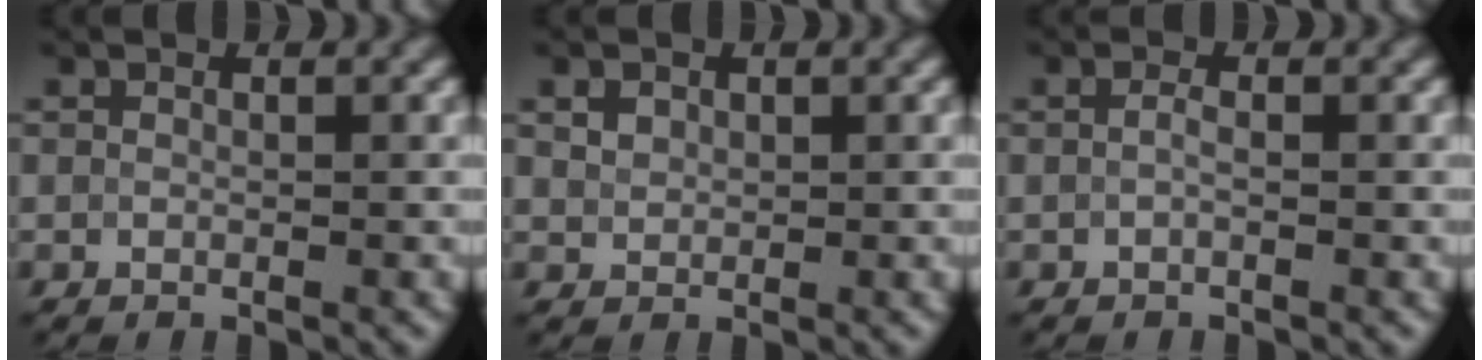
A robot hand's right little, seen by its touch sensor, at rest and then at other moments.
{"total": 1.2, "force": [0.6, 0.9, 0.4], "torque": [-0.006, -0.001, 0.013]}
{"total": 0.6, "force": [-0.2, 0.1, 0.6], "torque": [-0.014, -0.001, -0.004]}